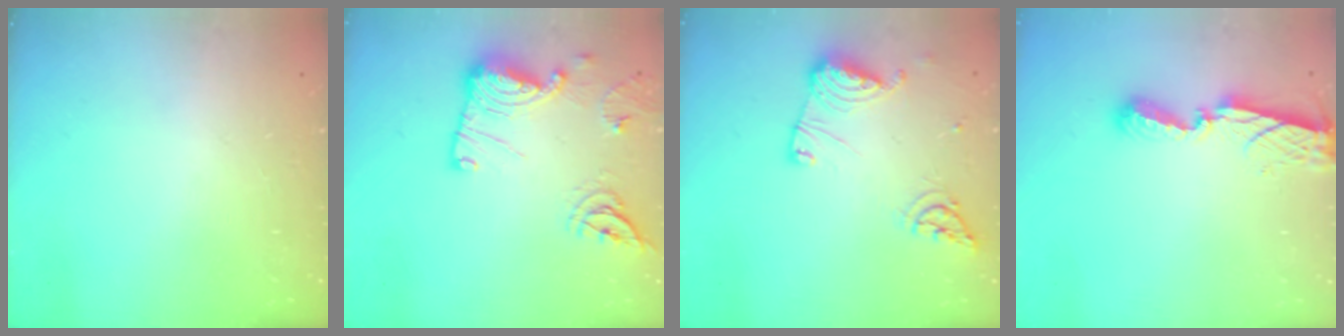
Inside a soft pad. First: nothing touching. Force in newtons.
{"total": 17.4, "press": 17.4, "slide": 1.1}
{"total": 12.6, "press": 12.5, "slide": 1.5}
{"total": 7.9, "press": 7.9, "slide": 0.3}